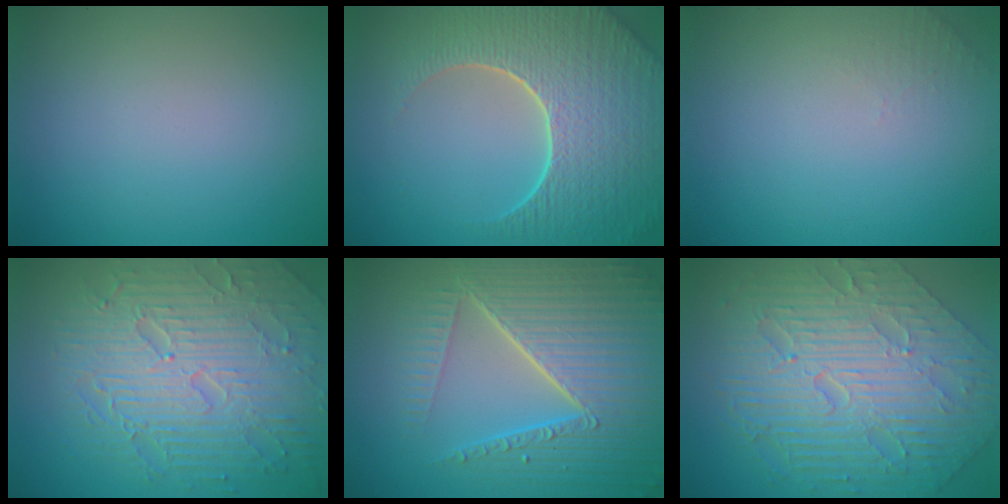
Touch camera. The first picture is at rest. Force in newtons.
{"total": 9.0, "press": 6.2, "slide": 6.5}
{"total": 1.0, "press": 0.9, "slide": 0.3}
{"total": 9.7, "press": 6.5, "slide": 7.2}
{"total": 8.6, "press": 6.0, "slide": 6.2}
{"total": 10.8, "press": 7.2, "slide": 8.1}